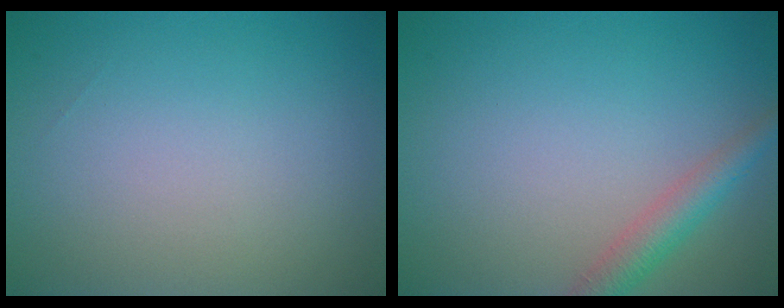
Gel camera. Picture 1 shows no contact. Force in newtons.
{"total": 2.8, "press": 2.8, "slide": 0.2}